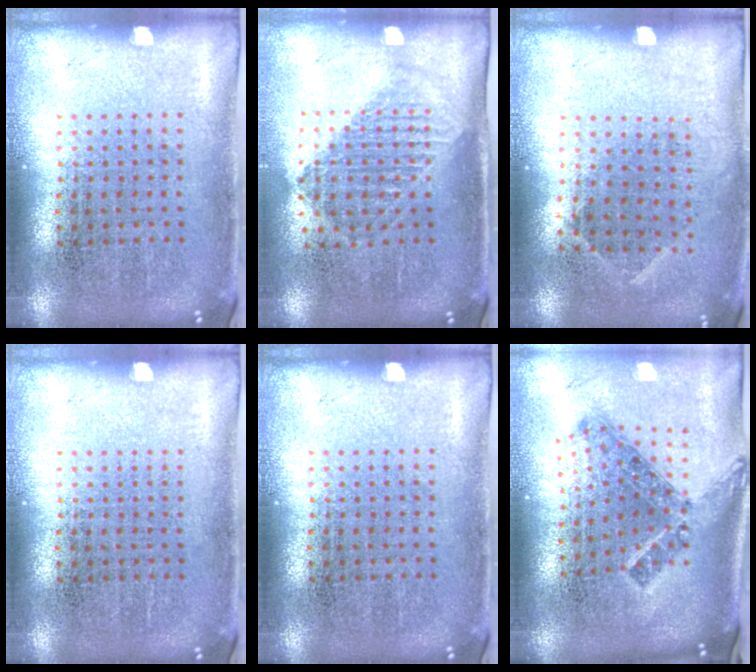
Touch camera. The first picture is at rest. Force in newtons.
{"total": 1.3, "press": 1.1, "slide": 0.6}
{"total": 0.9, "press": 0.7, "slide": 0.7}
{"total": 0.0}
{"total": 0.0}
{"total": 1.4, "press": 1.0, "slide": 0.9}